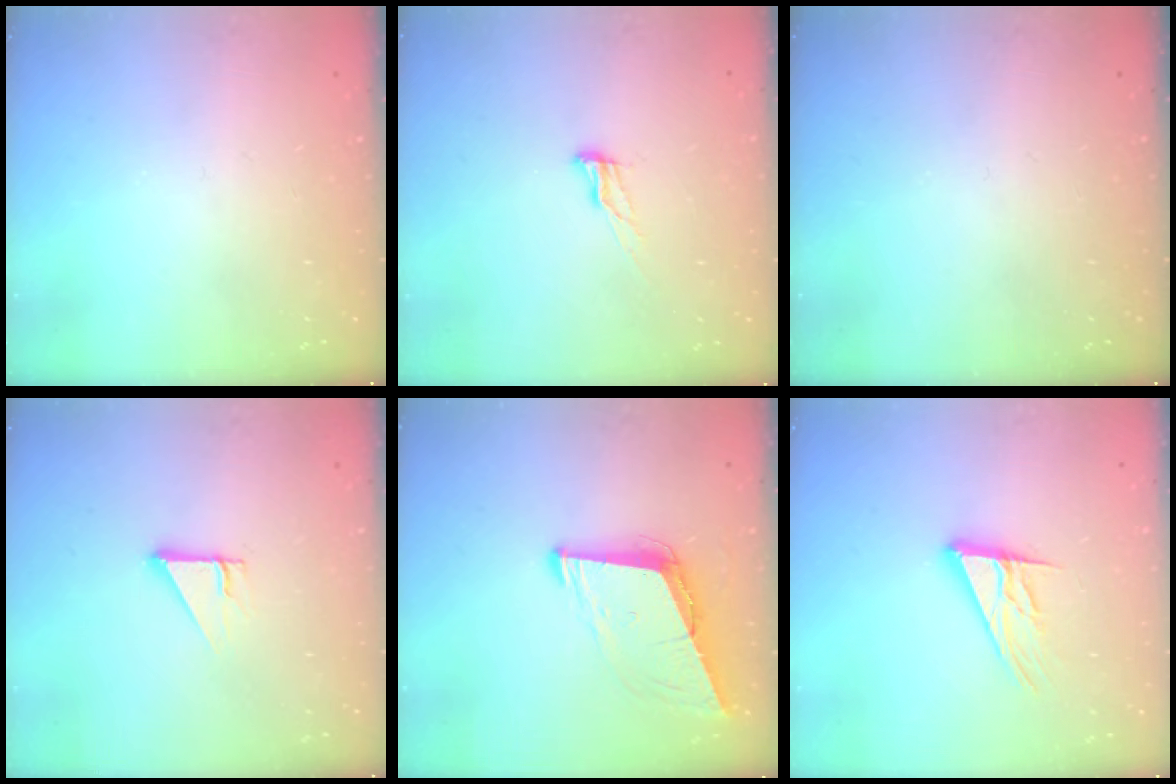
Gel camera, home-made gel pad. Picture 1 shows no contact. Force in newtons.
{"total": 6.5, "press": 6.5, "slide": 0.7}
{"total": 0.0}
{"total": 2.7, "press": 2.7, "slide": 0.1}
{"total": 9.0, "press": 8.1, "slide": 3.8}
{"total": 13.1, "press": 12.9, "slide": 2.5}